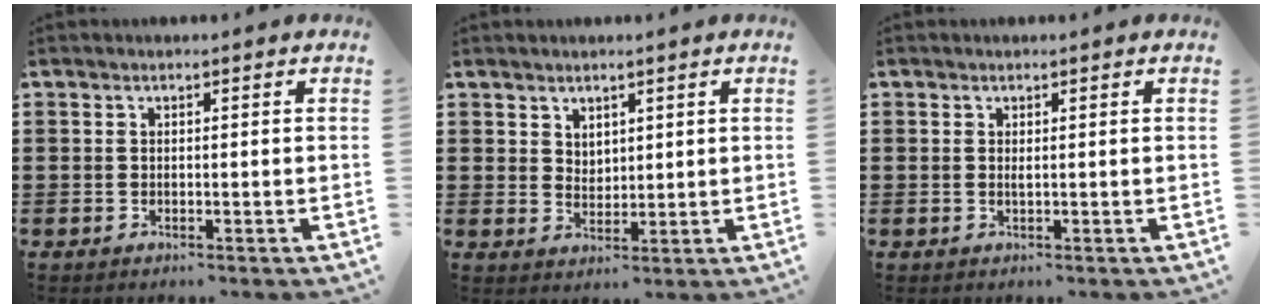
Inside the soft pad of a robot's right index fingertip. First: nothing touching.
{"total": 2.9, "force": [2.3, 1.7, 0.0], "torque": [-0.006, 0.007, 0.044]}
{"total": 0.7, "force": [0.2, 0.2, 0.6], "torque": [-0.013, 0.001, 0.004]}